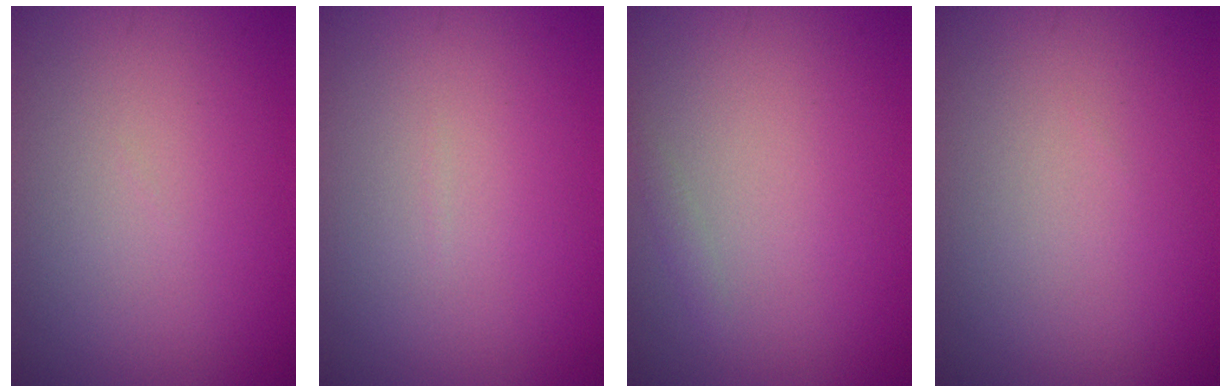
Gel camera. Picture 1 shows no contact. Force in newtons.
{"total": 0.0}
{"total": 0.6, "press": 0.6, "slide": 0.0}
{"total": 0.0}